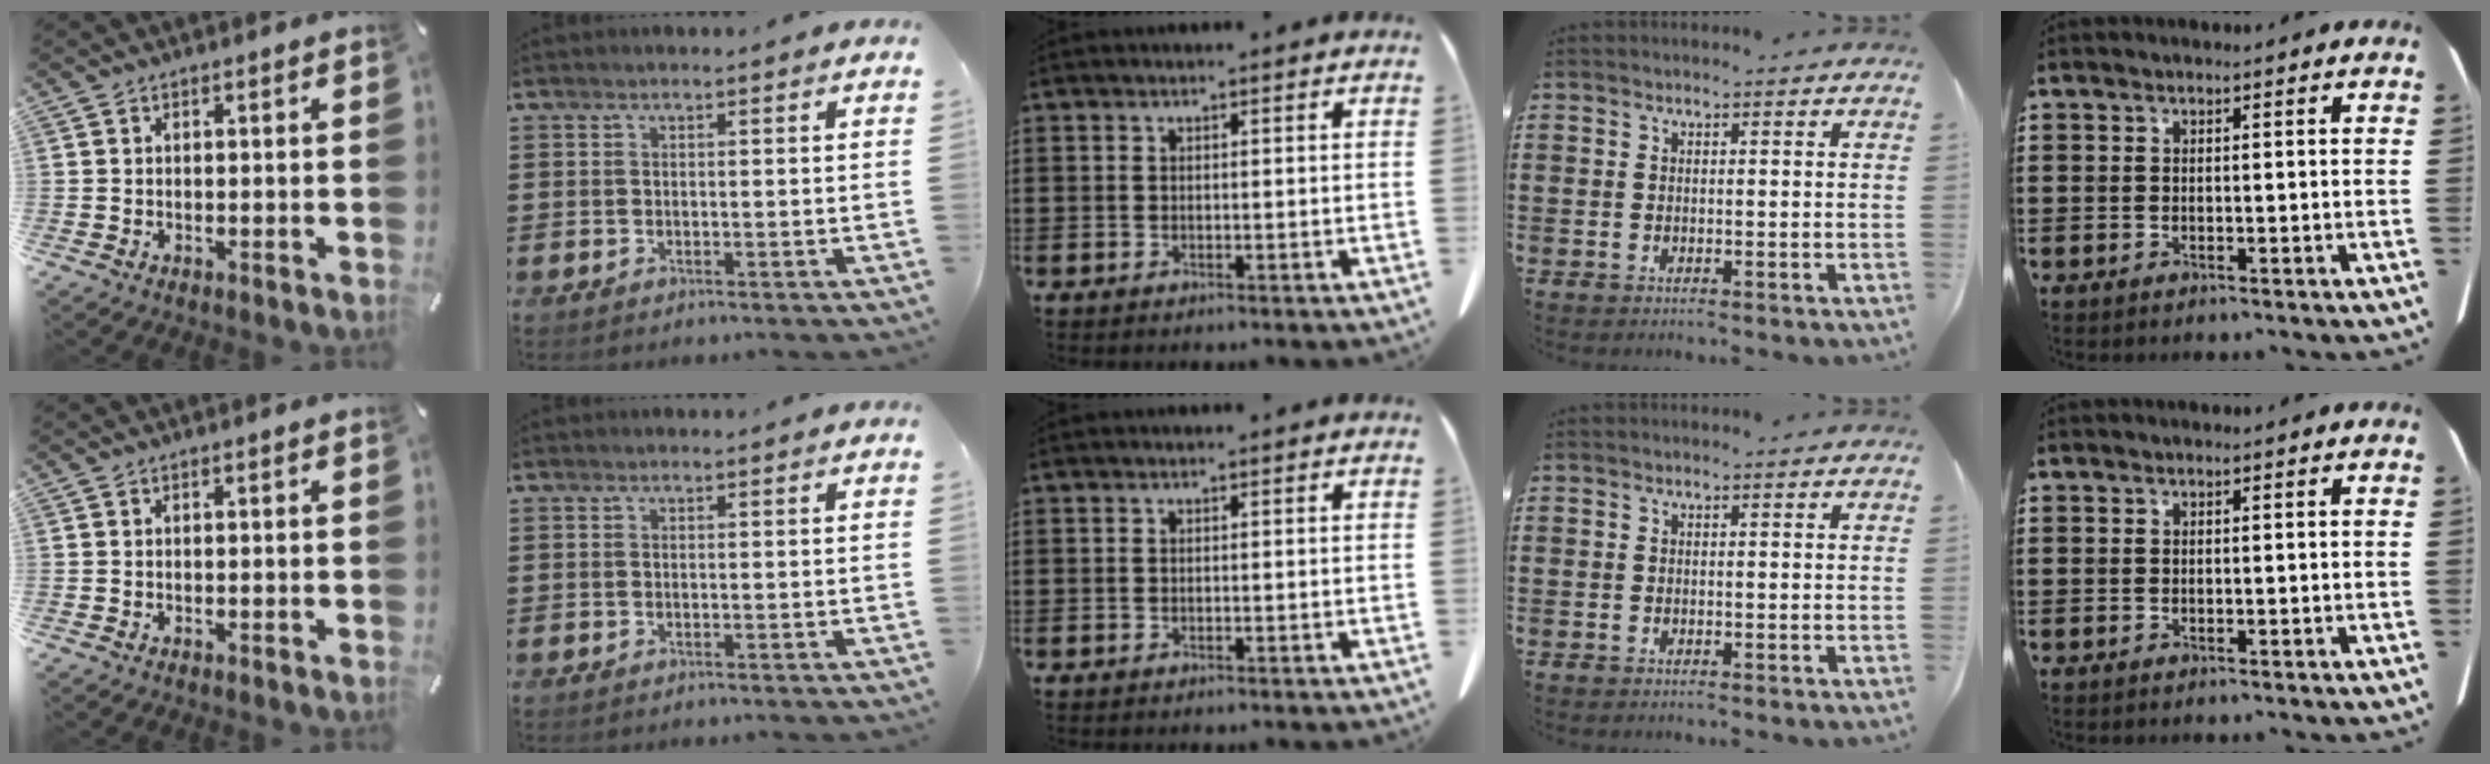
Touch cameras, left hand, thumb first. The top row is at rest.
{}